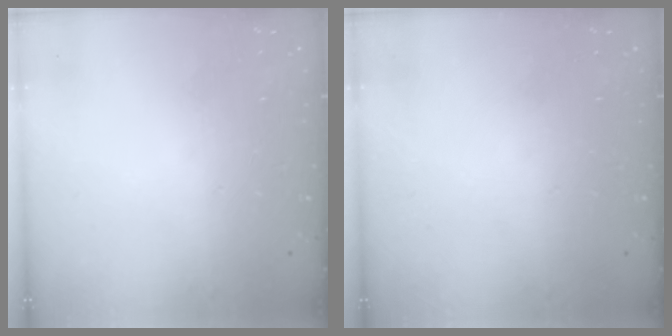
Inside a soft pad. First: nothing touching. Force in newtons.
{"total": 0.0}